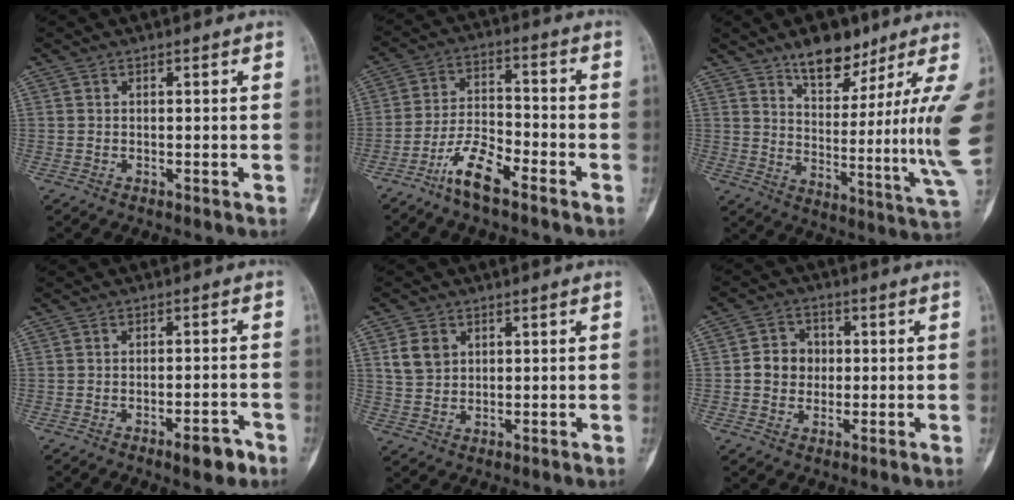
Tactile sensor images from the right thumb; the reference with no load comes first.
{"total": 8.7, "force": [-5.9, 2.6, 5.9], "torque": [-0.115, 0.036, -0.117]}
{"total": 16.1, "force": [8.2, 3.7, 13.3], "torque": [-0.176, -0.062, 0.133]}
{"total": 4.9, "force": [-3.0, 1.5, 3.5], "torque": [-0.038, 0.013, -0.041]}
{"total": 5.0, "force": [1.9, 3.9, 2.6], "torque": [-0.035, -0.004, 0.039]}
{"total": 6.1, "force": [0.0, 5.4, 2.8], "torque": [-0.015, 0.011, -0.007]}